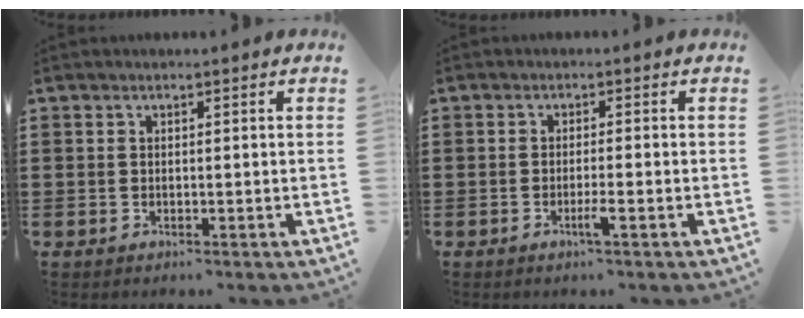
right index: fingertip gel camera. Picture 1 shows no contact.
{"total": 2.3, "force": [-1.2, -0.2, 2.0], "torque": [-0.032, -0.005, -0.022]}